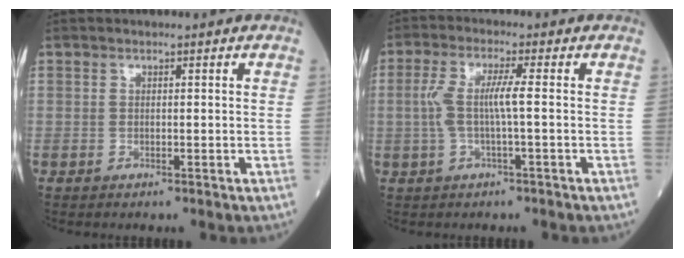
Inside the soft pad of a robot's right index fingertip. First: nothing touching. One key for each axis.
{"total": 5.0, "fx": -0.1, "fy": 0.3, "fz": 5.0, "tx": -0.115, "ty": 0.013, "tz": 0.000}